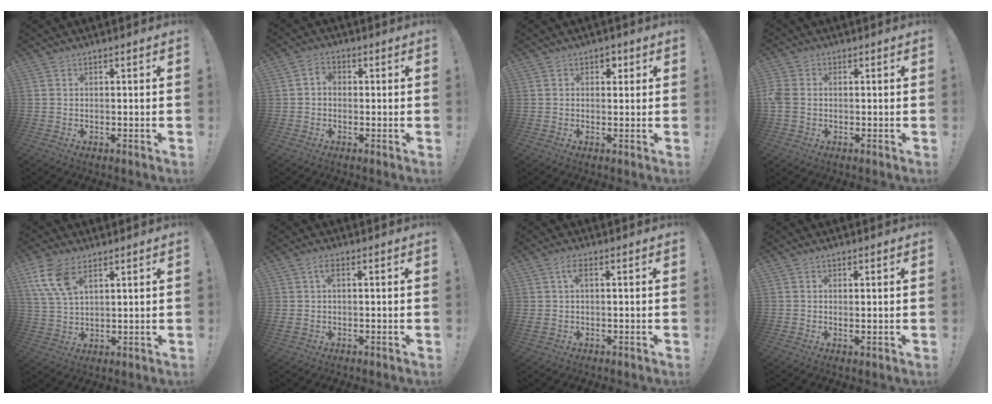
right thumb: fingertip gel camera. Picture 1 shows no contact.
{"total": 3.4, "force": [-0.7, 2.7, 1.9], "torque": [-0.029, 0.007, -0.012]}
{"total": 2.5, "force": [1.1, 1.9, 1.3], "torque": [-0.010, -0.001, 0.015]}
{"total": 4.1, "force": [-0.3, 3.1, 2.7], "torque": [-0.071, 0.001, -0.005]}
{"total": 10.4, "force": [5.5, 5.5, 6.9], "torque": [-0.135, -0.018, 0.103]}
{"total": 2.7, "force": [0.5, 0.9, 2.6], "torque": [-0.052, 0.007, 0.008]}
{"total": 3.4, "force": [0.8, 1.2, 3.1], "torque": [-0.055, 0.004, 0.013]}
{"total": 1.1, "force": [0.7, 0.1, 0.9], "torque": [-0.010, -0.004, 0.012]}